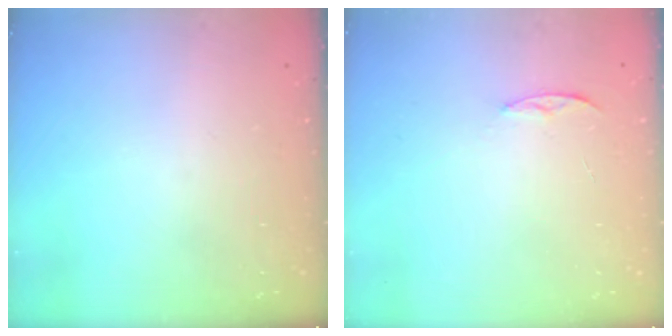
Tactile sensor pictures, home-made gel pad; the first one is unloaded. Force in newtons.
{"total": 4.4, "press": 4.4, "slide": 0.5}